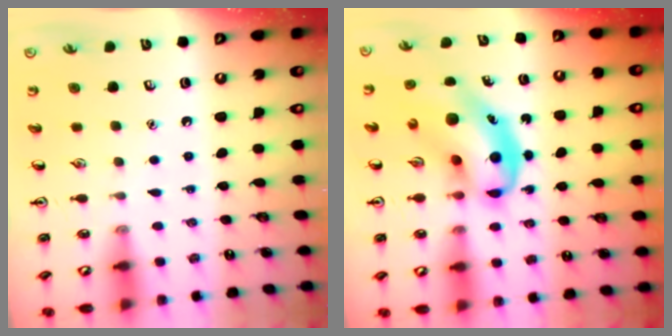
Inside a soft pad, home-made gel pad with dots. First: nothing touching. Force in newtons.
{"total": 12.5, "press": 12.0, "slide": 3.5}